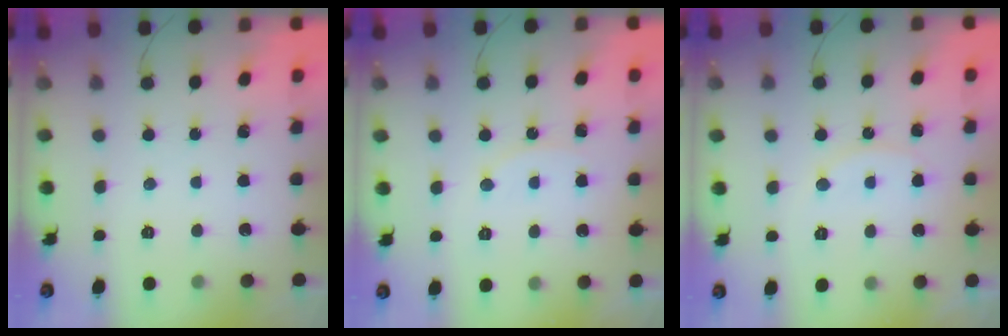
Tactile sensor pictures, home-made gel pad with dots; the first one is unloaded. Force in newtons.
{"total": 6.0, "press": 6.0, "slide": 0.2}
{"total": 7.7, "press": 7.7, "slide": 0.2}